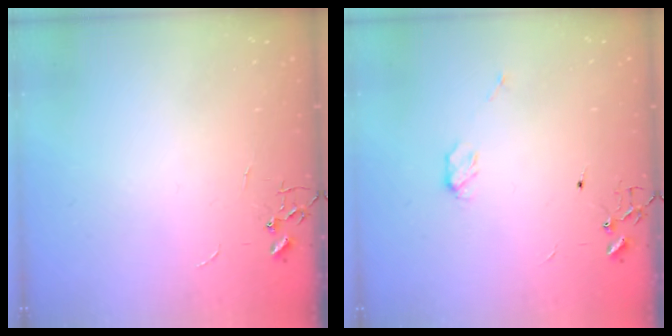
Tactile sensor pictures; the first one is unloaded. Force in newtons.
{"total": 4.0, "press": 4.0, "slide": 0.2}